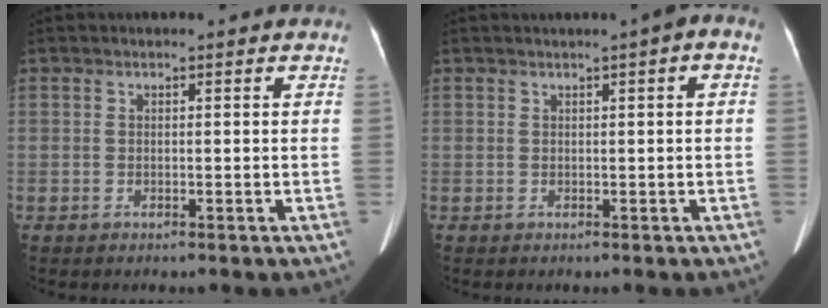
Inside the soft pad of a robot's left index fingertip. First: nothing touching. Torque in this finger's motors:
{"motor_torque": [0.17, -0.57, 0.02, 0.02]}